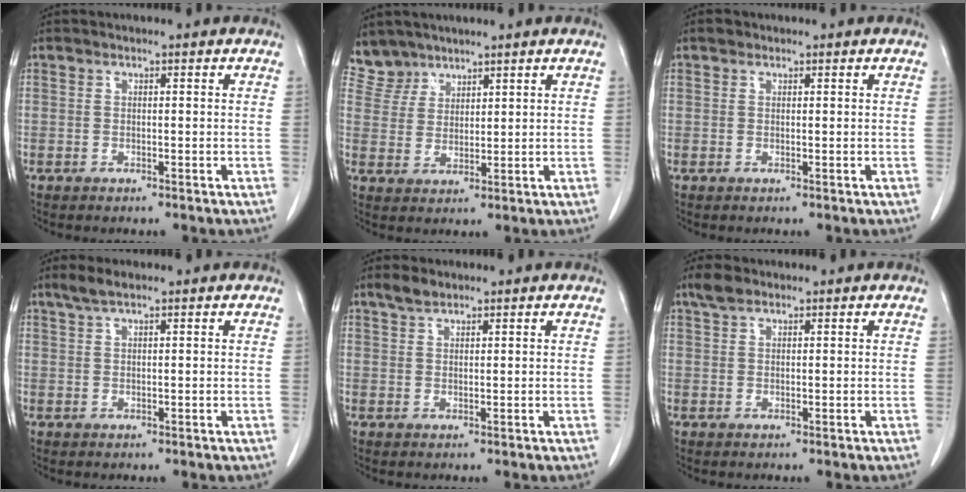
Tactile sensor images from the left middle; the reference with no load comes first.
{"total": 4.6, "force": [4.1, 2.1, -0.7], "torque": [0.017, 0.003, 0.087]}
{"total": 0.7, "force": [0.5, 0.5, 0.1], "torque": [-0.004, 0.004, 0.006]}
{"total": 2.5, "force": [1.9, 0.5, 1.6], "torque": [-0.040, 0.010, 0.038]}
{"total": 2.4, "force": [1.9, 0.9, 1.1], "torque": [-0.029, 0.007, 0.037]}
{"total": 2.3, "force": [1.8, 1.0, 1.1], "torque": [-0.028, 0.010, 0.034]}